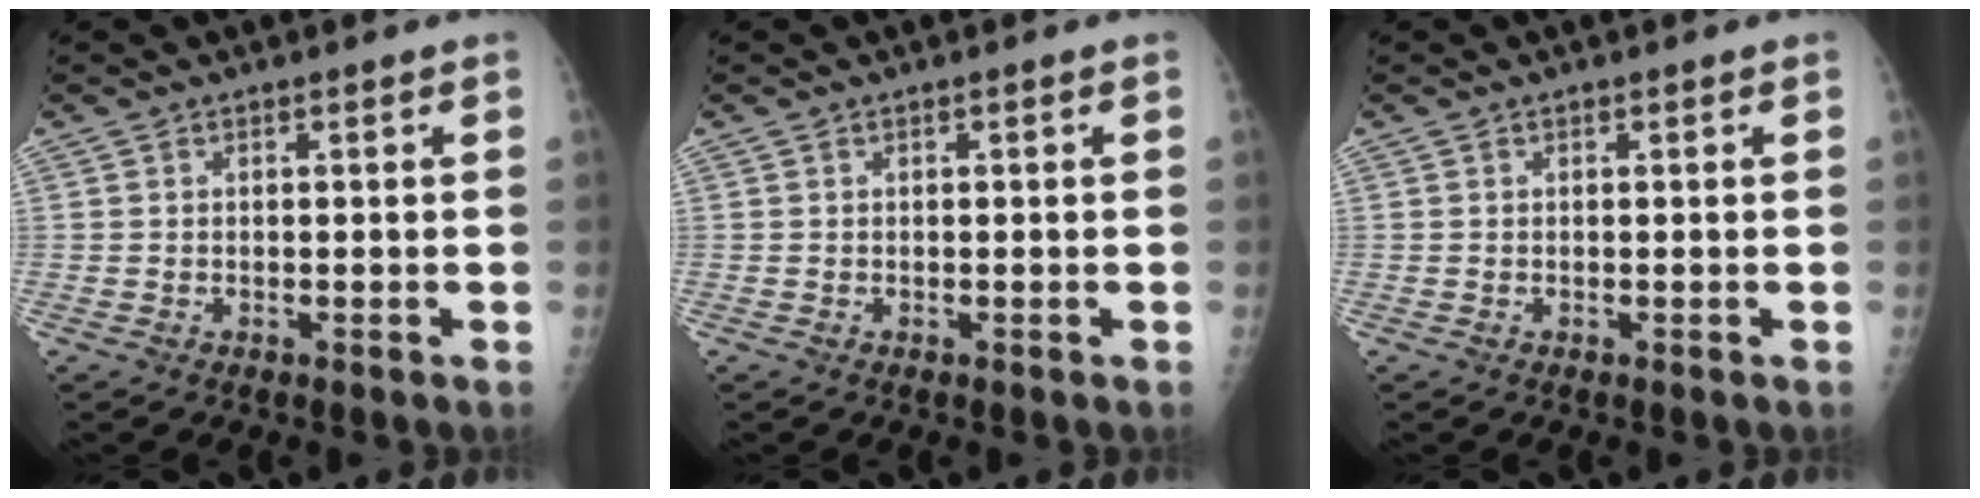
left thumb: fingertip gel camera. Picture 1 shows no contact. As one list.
[{"total": 0.0}, {"total": 0.0}]